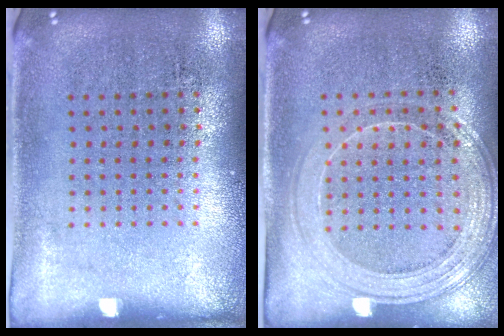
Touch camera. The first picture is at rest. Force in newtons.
{"total": 1.5, "press": 1.4, "slide": 0.3}